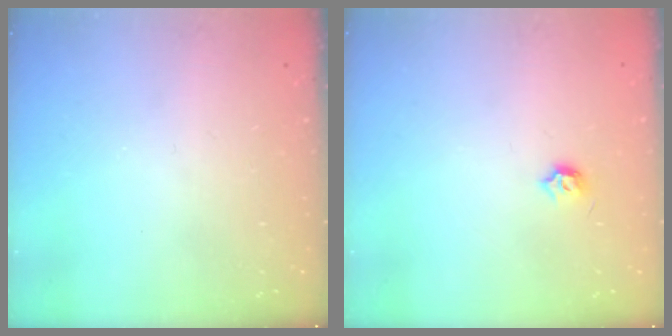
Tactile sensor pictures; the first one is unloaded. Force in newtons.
{"total": 3.9, "press": 3.8, "slide": 0.7}